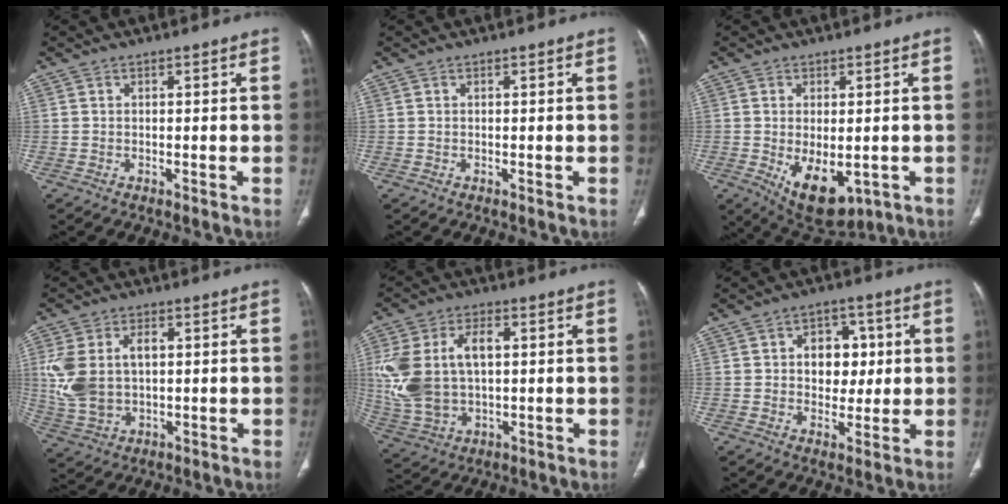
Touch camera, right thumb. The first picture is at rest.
{"total": 0.0}
{"total": 10.4, "force": [-2.7, 5.6, 8.4], "torque": [-0.120, -0.011, -0.022]}
{"total": 11.9, "force": [1.5, 7.8, 8.8], "torque": [-0.181, 0.008, 0.042]}
{"total": 15.9, "force": [1.9, 9.9, 12.3], "torque": [-0.255, 0.011, 0.049]}
{"total": 8.7, "force": [1.2, 6.6, 5.5], "torque": [-0.030, 0.003, 0.019]}